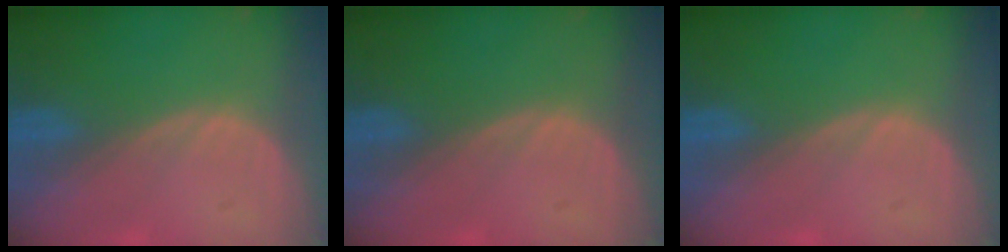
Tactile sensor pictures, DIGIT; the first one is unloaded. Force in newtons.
{"total": 0.0}
{"total": 0.0}